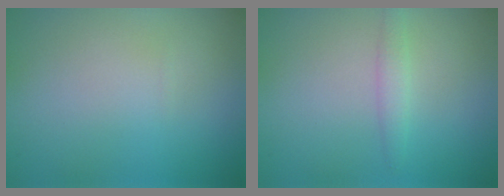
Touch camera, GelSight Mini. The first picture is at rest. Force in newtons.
{"total": 1.3, "press": 1.3, "slide": 0.0}